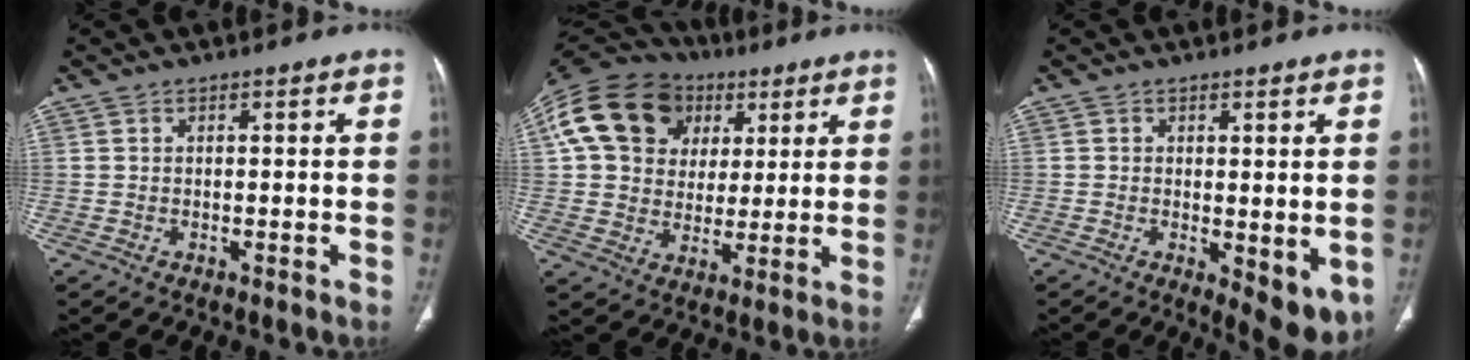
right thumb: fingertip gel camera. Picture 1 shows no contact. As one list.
[{"total": 19.9, "force": [6.9, 15.8, 10.0], "torque": [-0.173, 0.024, 0.117]}, {"total": 7.3, "force": [-1.1, 3.1, 6.6], "torque": [-0.078, -0.021, -0.009]}]